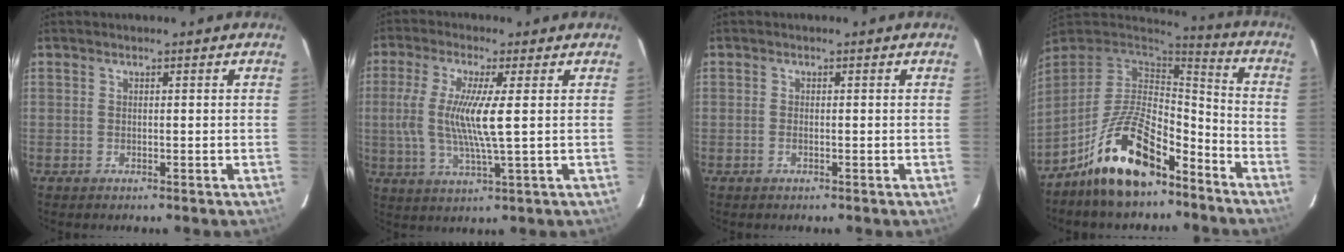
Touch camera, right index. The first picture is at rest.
{"total": 10.2, "force": [0.7, 0.5, 10.1], "torque": [-0.201, -0.006, 0.016]}
{"total": 0.7, "force": [-0.3, 0.3, 0.5], "torque": [-0.011, 0.001, -0.006]}
{"total": 17.6, "force": [-11.3, 7.4, 11.3], "torque": [-0.229, 0.009, -0.199]}